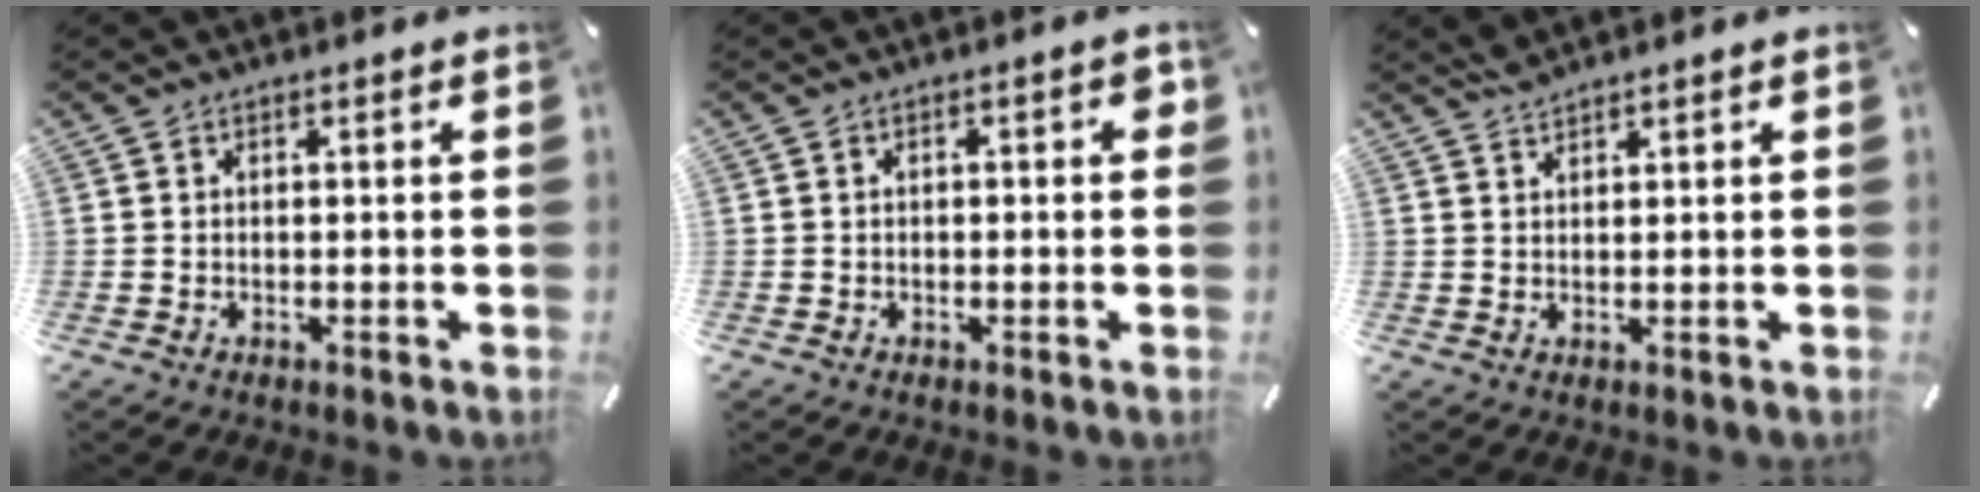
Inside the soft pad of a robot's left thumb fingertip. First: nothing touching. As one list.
[{"total": 2.3, "force": [0.0, 1.0, 2.1], "torque": [-0.030, 0.003, -0.003]}, {"total": 1.9, "force": [1.8, 0.2, 0.4], "torque": [-0.010, -0.002, 0.035]}]